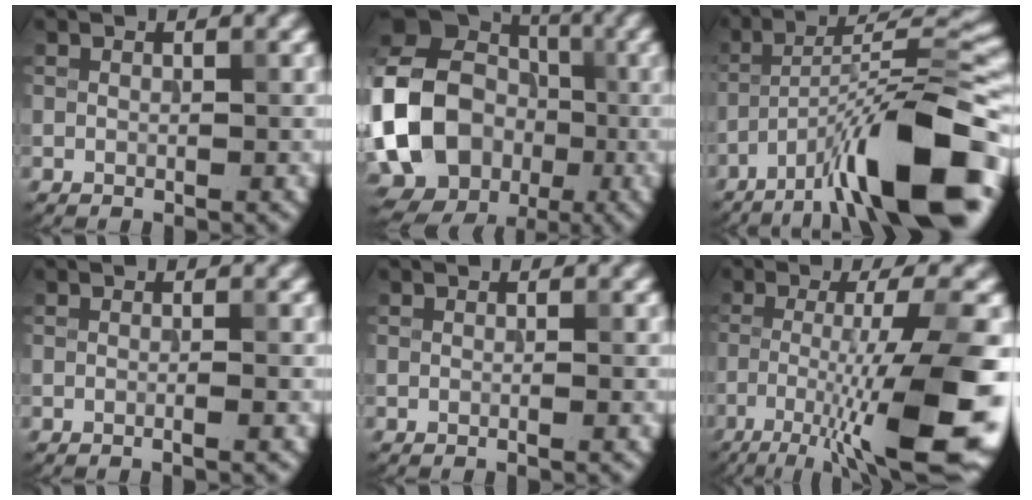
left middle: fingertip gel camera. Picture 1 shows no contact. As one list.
[{"total": 20.6, "force": [-4.0, 17.8, 9.5], "torque": [-0.204, -0.003, -0.110]}, {"total": 14.1, "force": [-8.1, 2.7, 11.2], "torque": [-0.168, 0.021, -0.134]}, {"total": 1.2, "force": [-0.2, 0.3, 1.2], "torque": [-0.011, -0.010, -0.012]}, {"total": 0.6, "force": [-0.2, 0.1, 0.6], "torque": [-0.007, -0.006, -0.005]}, {"total": 11.8, "force": [-5.4, 2.0, 10.3], "torque": [-0.164, -0.003, -0.089]}]